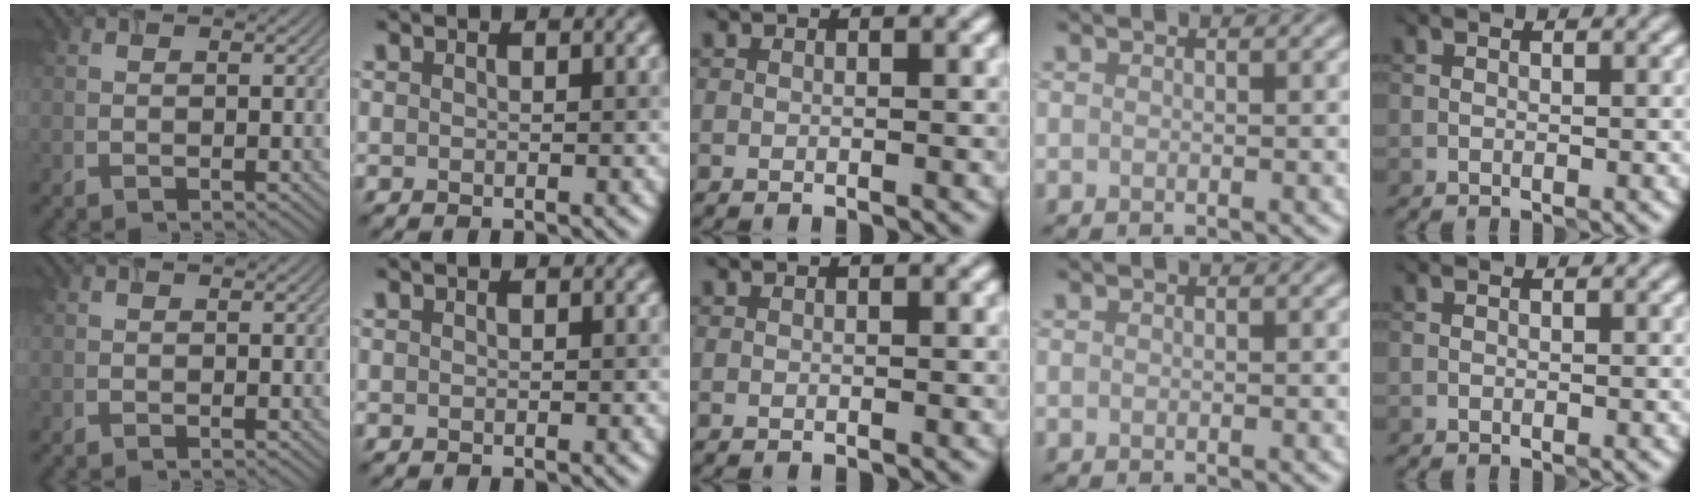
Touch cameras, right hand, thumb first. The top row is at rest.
{}